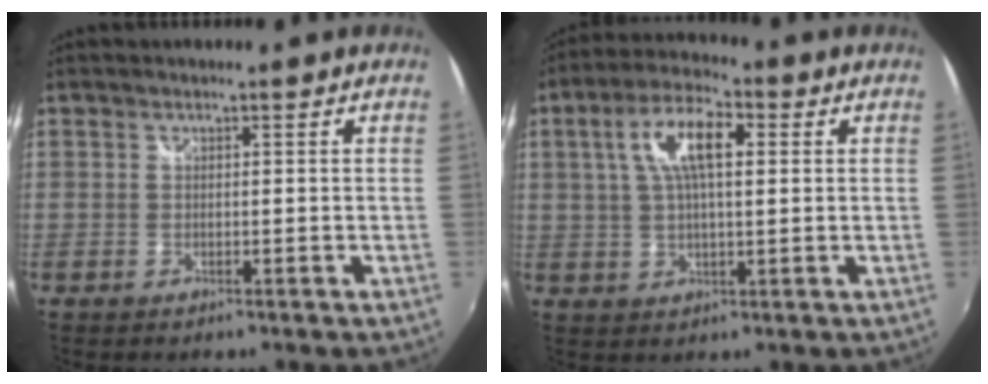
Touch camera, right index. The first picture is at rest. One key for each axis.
{"total": 9.8, "fx": 2.6, "fy": 3.8, "fz": 8.6, "tx": -0.164, "ty": 0.021, "tz": 0.044}